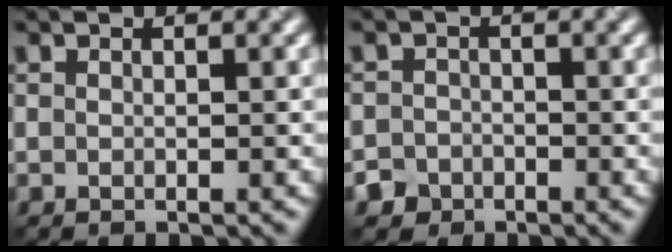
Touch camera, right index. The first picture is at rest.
{"total": 2.5, "force": [-1.7, 1.9, 0.1], "torque": [0.017, 0.002, -0.031]}